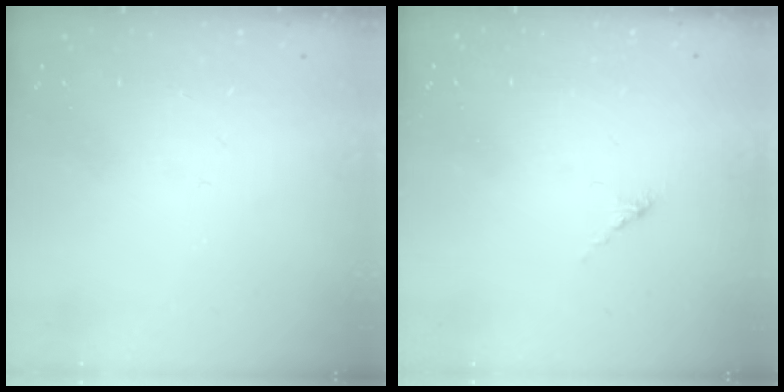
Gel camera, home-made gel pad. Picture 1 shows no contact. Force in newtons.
{"total": 2.7, "press": 2.7, "slide": 0.7}